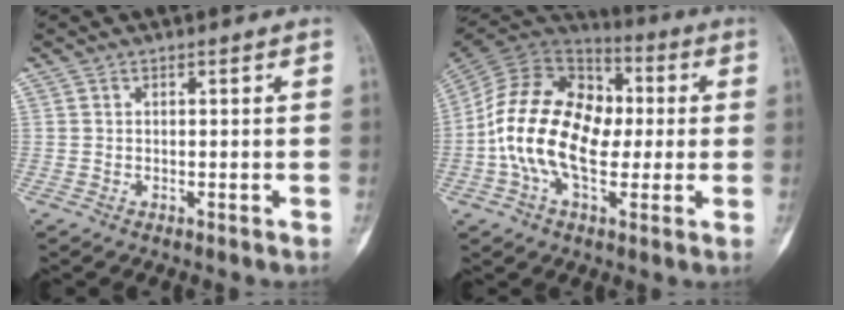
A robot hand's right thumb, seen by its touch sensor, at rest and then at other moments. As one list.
[{"total": 20.8, "force": [-0.6, 13.0, 16.2], "torque": [-0.285, 0.028, -0.015]}]